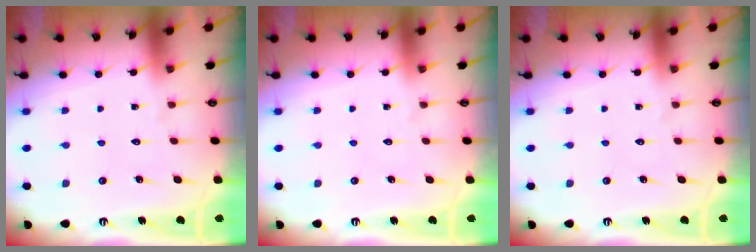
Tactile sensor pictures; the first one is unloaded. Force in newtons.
{"total": 0.0}
{"total": 0.0}